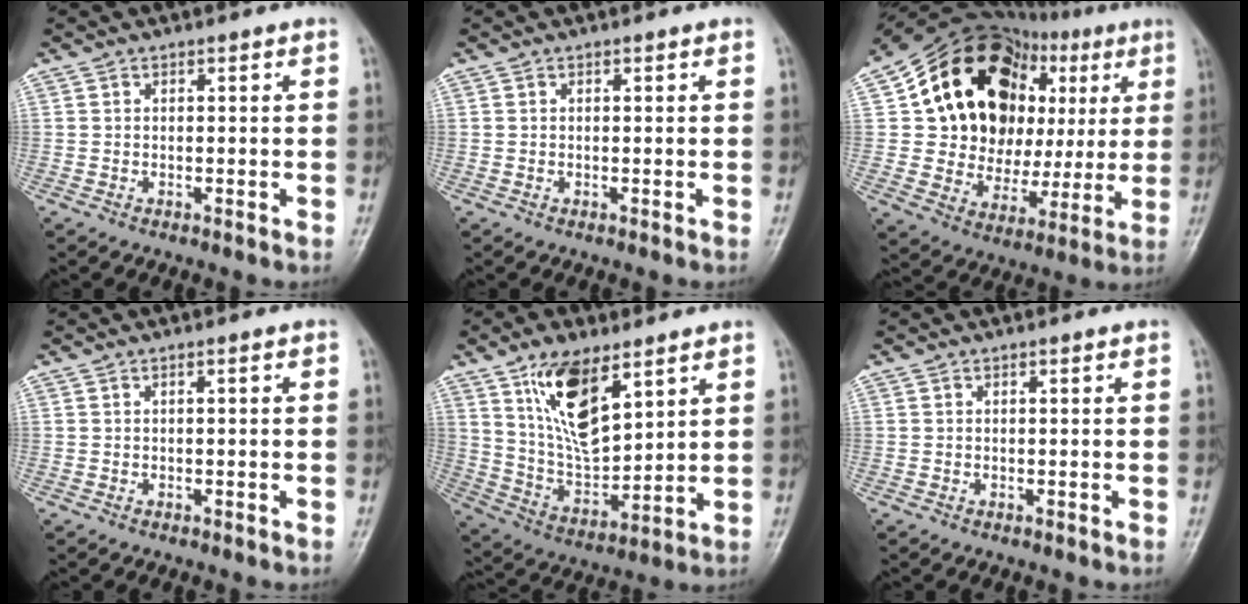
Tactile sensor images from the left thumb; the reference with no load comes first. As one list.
[{"total": 0.0}, {"total": 25.7, "force": [6.9, 18.4, 16.6], "torque": [-0.179, 0.025, 0.121]}, {"total": 0.6, "force": [0.0, 0.2, 0.6], "torque": [-0.006, 0.002, 0.001]}, {"total": 14.6, "force": [7.7, 6.6, 10.5], "torque": [-0.162, -0.042, 0.157]}, {"total": 0.0}]